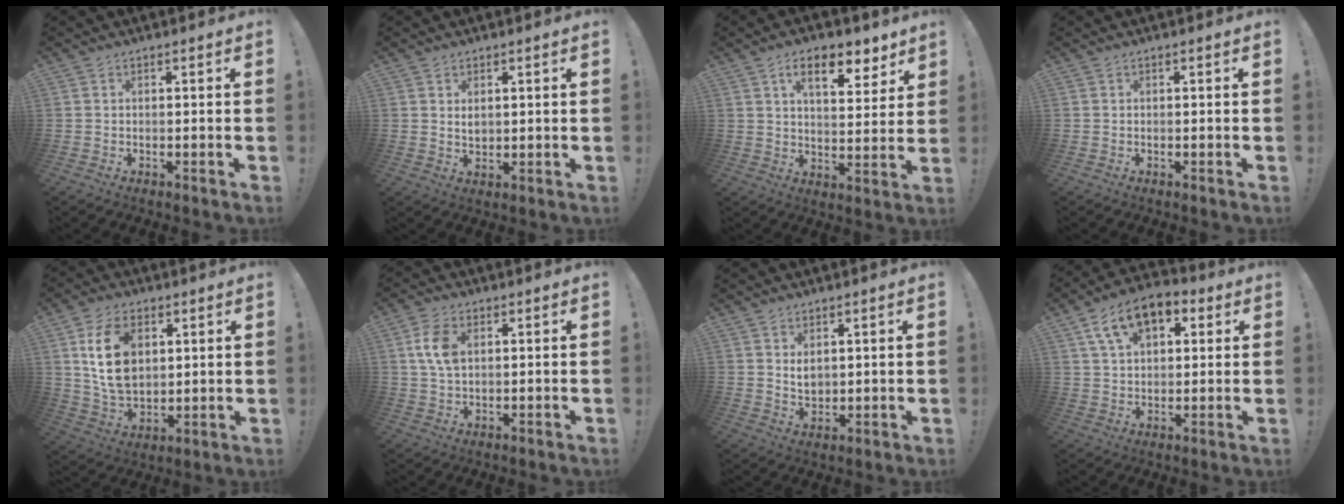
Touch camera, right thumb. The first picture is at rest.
{"total": 2.6, "force": [1.4, 1.9, 1.2], "torque": [-0.011, -0.010, 0.022]}
{"total": 11.5, "force": [6.7, 5.0, 8.0], "torque": [-0.109, -0.033, 0.113]}
{"total": 0.0}
{"total": 15.9, "force": [5.2, 11.3, 9.9], "torque": [-0.172, -0.014, 0.099]}
{"total": 8.4, "force": [2.3, 5.5, 5.9], "torque": [-0.126, 0.003, 0.042]}
{"total": 4.6, "force": [2.1, 3.4, 2.3], "torque": [-0.029, -0.015, 0.037]}
{"total": 13.1, "force": [6.4, 7.9, 8.3], "torque": [-0.145, -0.014, 0.122]}